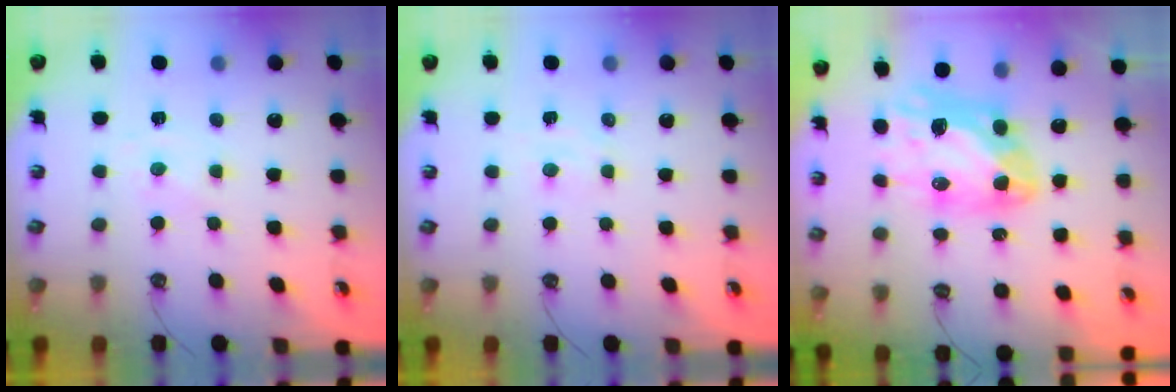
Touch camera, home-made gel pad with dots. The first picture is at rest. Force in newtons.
{"total": 2.2, "press": 2.2, "slide": 0.3}
{"total": 16.0, "press": 15.9, "slide": 1.4}